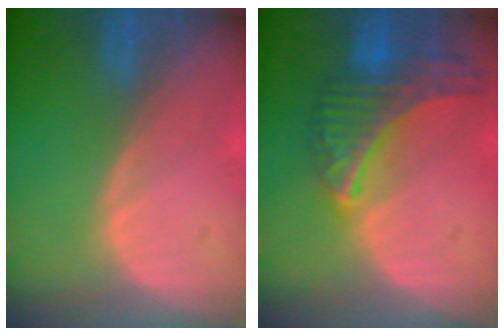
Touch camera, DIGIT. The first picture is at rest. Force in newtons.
{"total": 9.3, "press": 8.2, "slide": 4.5}